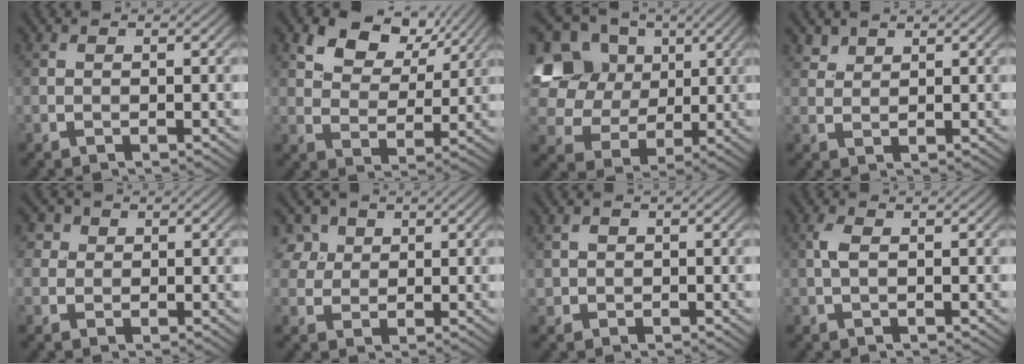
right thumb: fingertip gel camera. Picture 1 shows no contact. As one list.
[{"total": 8.2, "force": [4.9, 5.0, 4.4], "torque": [-0.089, -0.005, 0.084]}, {"total": 15.1, "force": [4.6, 12.5, 7.0], "torque": [-0.255, 0.050, 0.106]}, {"total": 1.9, "force": [1.6, 0.8, 0.4], "torque": [-0.014, 0.001, 0.040]}, {"total": 3.4, "force": [1.5, 2.8, 1.1], "torque": [-0.043, 0.000, 0.026]}, {"total": 5.3, "force": [2.6, 4.1, 2.0], "torque": [-0.082, 0.000, 0.055]}, {"total": 1.2, "force": [0.0, 1.2, 0.2], "torque": [-0.005, -0.005, 0.000]}, {"total": 1.5, "force": [0.2, 0.5, 1.4], "torque": [-0.039, 0.007, 0.001]}]